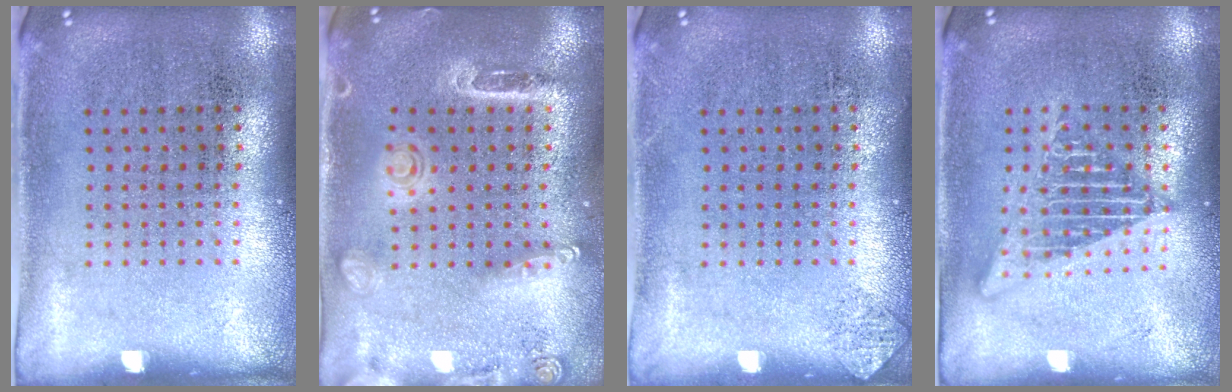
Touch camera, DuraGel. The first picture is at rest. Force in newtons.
{"total": 1.6, "press": 1.5, "slide": 0.6}
{"total": 0.6, "press": 0.6, "slide": 0.2}
{"total": 2.2, "press": 2.2, "slide": 0.2}